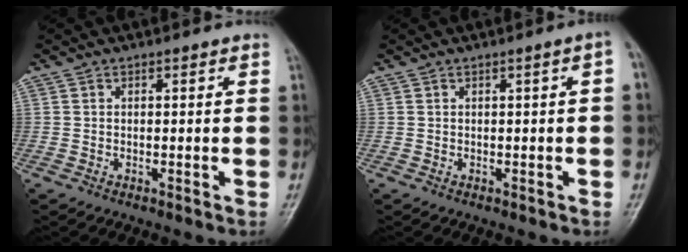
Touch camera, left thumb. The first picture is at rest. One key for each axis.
{"total": 1.6, "fx": -0.1, "fy": 0.2, "fz": 1.6, "tx": -0.013, "ty": 0.009, "tz": -0.002}